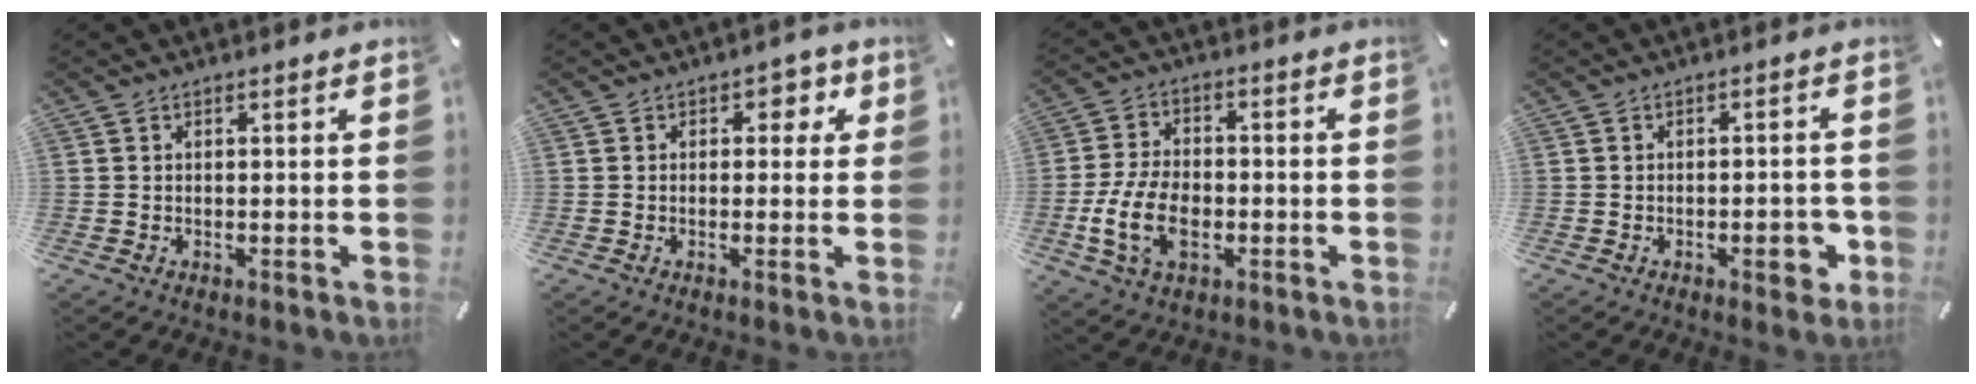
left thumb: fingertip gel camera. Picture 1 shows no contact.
{"total": 2.9, "force": [0.3, 2.2, 1.8], "torque": [-0.016, 0.002, -0.004]}
{"total": 11.2, "force": [-3.2, 7.5, 7.7], "torque": [-0.175, 0.007, -0.056]}
{"total": 5.3, "force": [-1.9, 2.2, 4.5], "torque": [-0.059, 0.008, -0.029]}